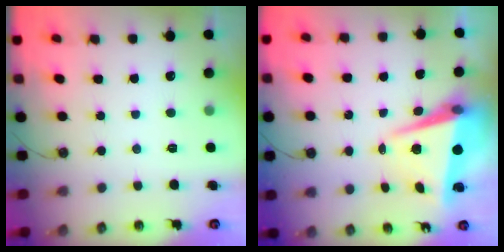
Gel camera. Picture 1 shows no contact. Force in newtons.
{"total": 7.2, "press": 7.0, "slide": 1.7}